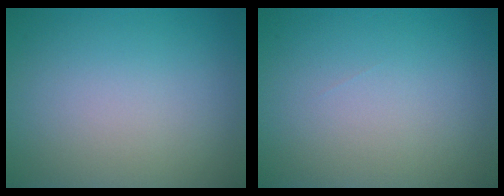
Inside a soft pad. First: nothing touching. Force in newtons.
{"total": 0.0}